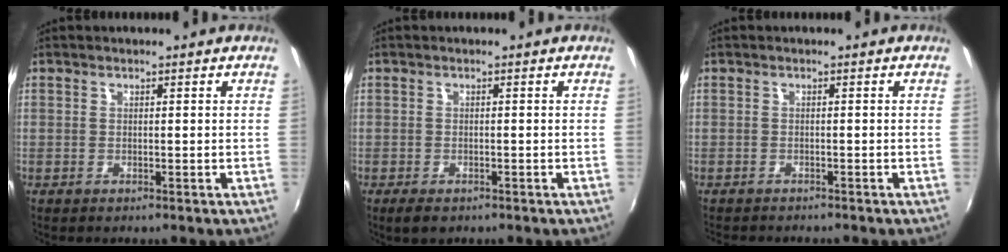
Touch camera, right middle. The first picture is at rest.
{"total": 2.8, "force": [-1.9, 1.4, 1.7], "torque": [-0.036, -0.012, -0.031]}
{"total": 2.4, "force": [-2.3, 0.4, 0.7], "torque": [-0.021, -0.012, -0.037]}